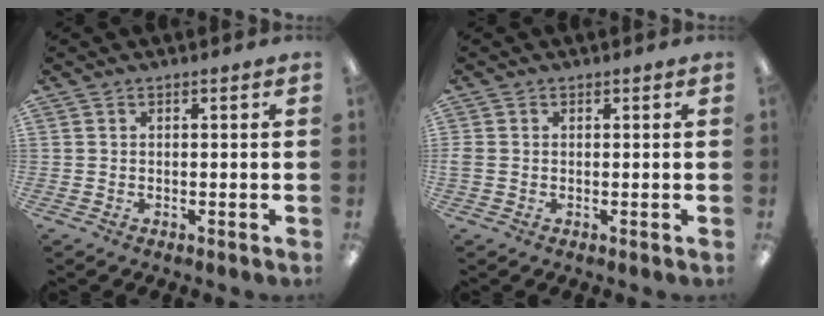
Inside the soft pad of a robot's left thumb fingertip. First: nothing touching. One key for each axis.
{"total": 1.3, "fx": -0.2, "fy": 1.1, "fz": 0.8, "tx": -0.013, "ty": 0.003, "tz": -0.004}